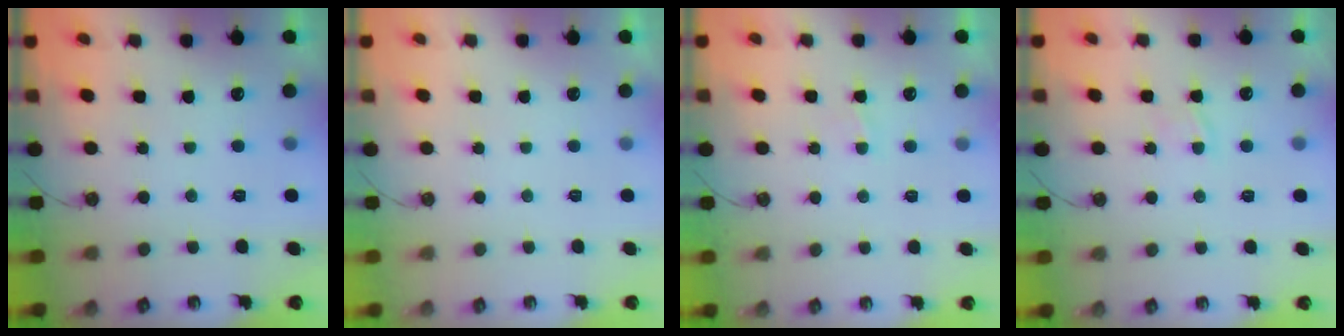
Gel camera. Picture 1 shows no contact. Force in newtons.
{"total": 0.0}
{"total": 1.6, "press": 1.6, "slide": 0.2}
{"total": 3.3, "press": 3.3, "slide": 0.4}